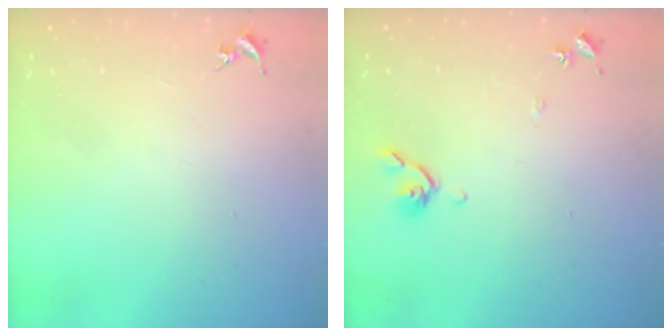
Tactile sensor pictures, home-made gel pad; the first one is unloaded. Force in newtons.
{"total": 6.7, "press": 6.6, "slide": 1.0}